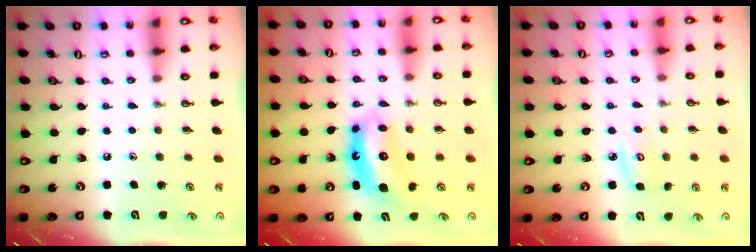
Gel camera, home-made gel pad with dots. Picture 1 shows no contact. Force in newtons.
{"total": 8.7, "press": 8.6, "slide": 1.3}
{"total": 4.8, "press": 4.8, "slide": 0.4}